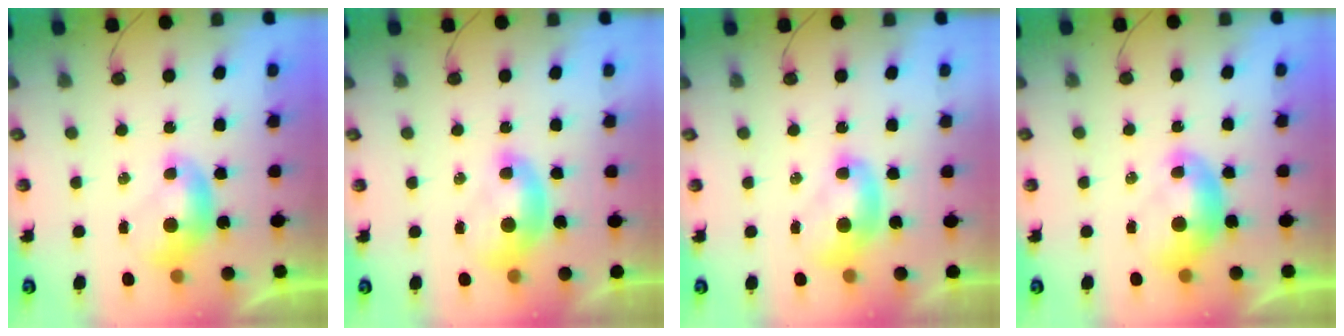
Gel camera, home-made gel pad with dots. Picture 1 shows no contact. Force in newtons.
{"total": 2.4, "press": 2.3, "slide": 0.6}
{"total": 2.1, "press": 2.1, "slide": 0.2}
{"total": 2.1, "press": 2.0, "slide": 0.6}